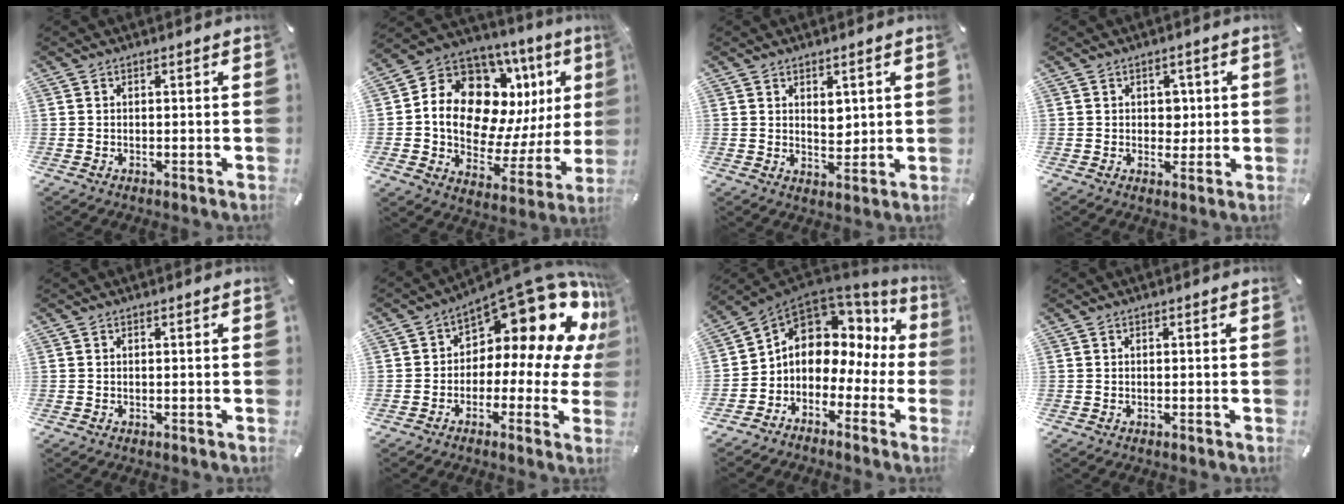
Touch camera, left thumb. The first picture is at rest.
{"total": 15.6, "force": [5.6, 11.2, 9.4], "torque": [-0.153, -0.056, 0.098]}
{"total": 4.0, "force": [2.0, 2.9, 1.8], "torque": [-0.018, -0.009, 0.032]}
{"total": 4.0, "force": [0.6, 3.5, 1.8], "torque": [-0.011, -0.005, 0.003]}
{"total": 0.0}
{"total": 16.9, "force": [10.1, 8.0, 10.9], "torque": [-0.136, -0.093, 0.163]}
{"total": 7.2, "force": [1.6, 6.4, 2.8], "torque": [-0.076, -0.025, 0.030]}
{"total": 0.0}